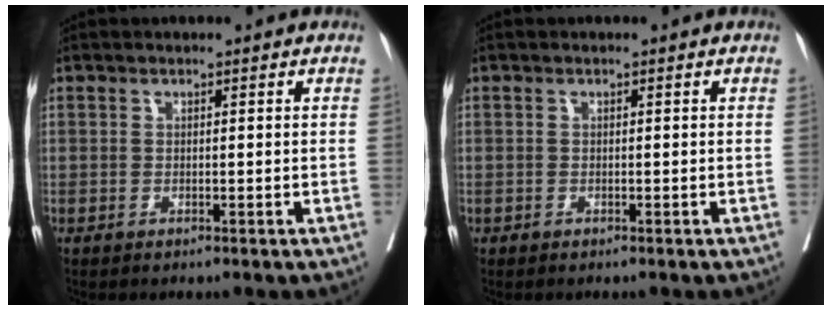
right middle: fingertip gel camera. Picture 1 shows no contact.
{"total": 0.0}